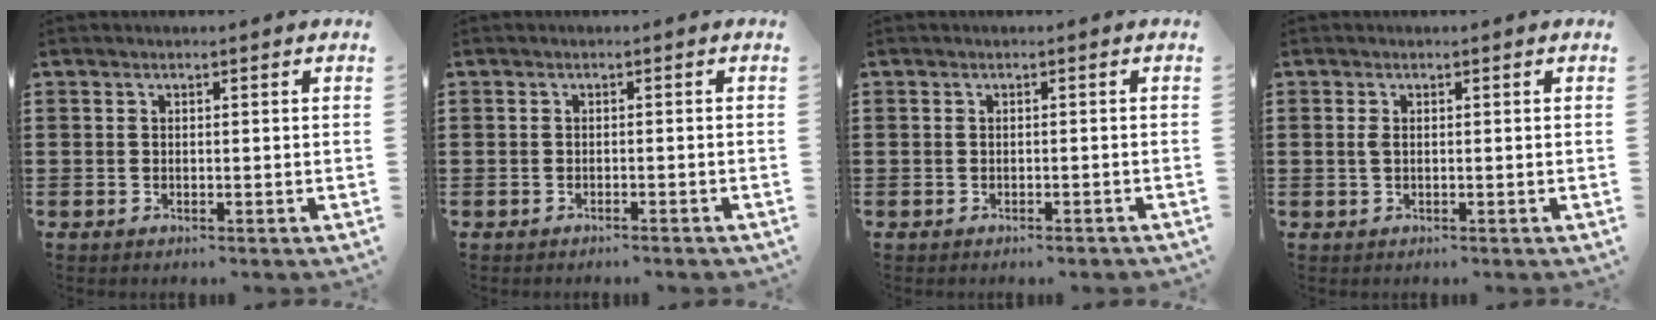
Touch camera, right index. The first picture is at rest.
{"total": 0.7, "force": [-0.7, 0.0, 0.2], "torque": [-0.005, -0.001, -0.014]}
{"total": 0.6, "force": [-0.5, 0.1, 0.3], "torque": [-0.009, -0.002, -0.010]}
{"total": 1.1, "force": [0.1, 0.5, 1.0], "torque": [-0.028, 0.000, -0.003]}